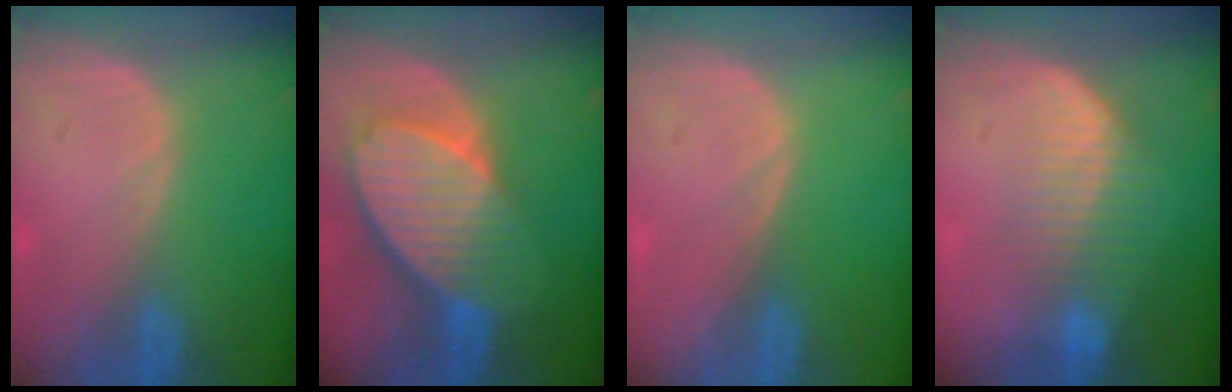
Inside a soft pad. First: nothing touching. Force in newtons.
{"total": 10.3, "press": 9.0, "slide": 5.0}
{"total": 0.0}
{"total": 7.2, "press": 6.6, "slide": 3.0}